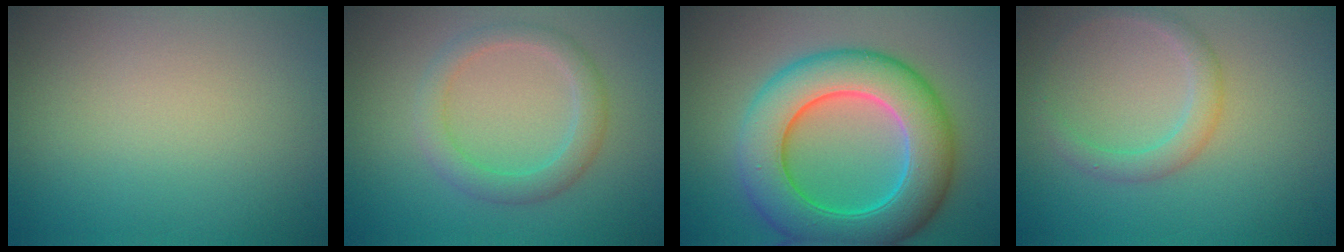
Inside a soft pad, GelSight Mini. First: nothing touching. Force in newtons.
{"total": 2.9, "press": 2.8, "slide": 0.1}
{"total": 10.0, "press": 10.0, "slide": 0.0}
{"total": 2.1, "press": 2.1, "slide": 0.1}